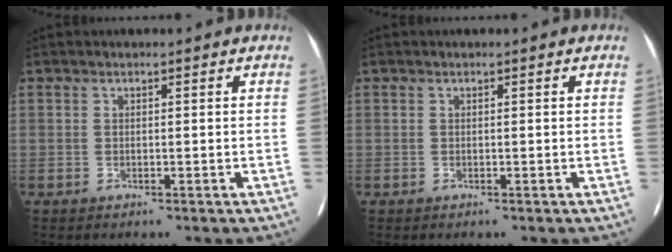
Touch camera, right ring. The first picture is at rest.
{"total": 0.0}